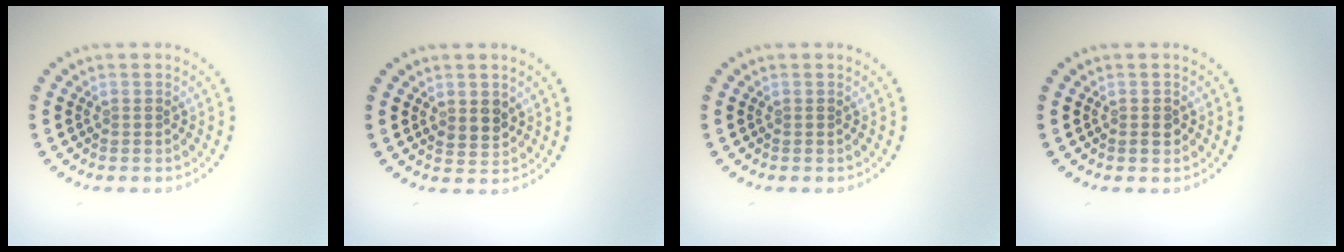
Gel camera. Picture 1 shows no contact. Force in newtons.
{"total": 1.9, "press": 1.7, "slide": 0.7}
{"total": 0.0}
{"total": 1.2, "press": 1.1, "slide": 0.4}